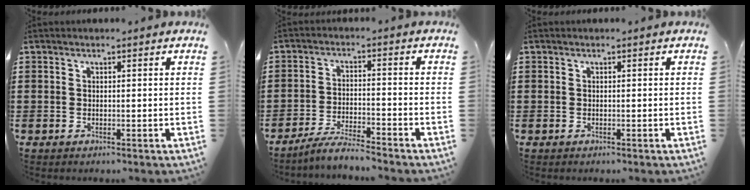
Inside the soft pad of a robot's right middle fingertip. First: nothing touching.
{"total": 4.4, "force": [-4.2, 0.1, 1.4], "torque": [-0.034, 0.000, -0.084]}
{"total": 0.0}